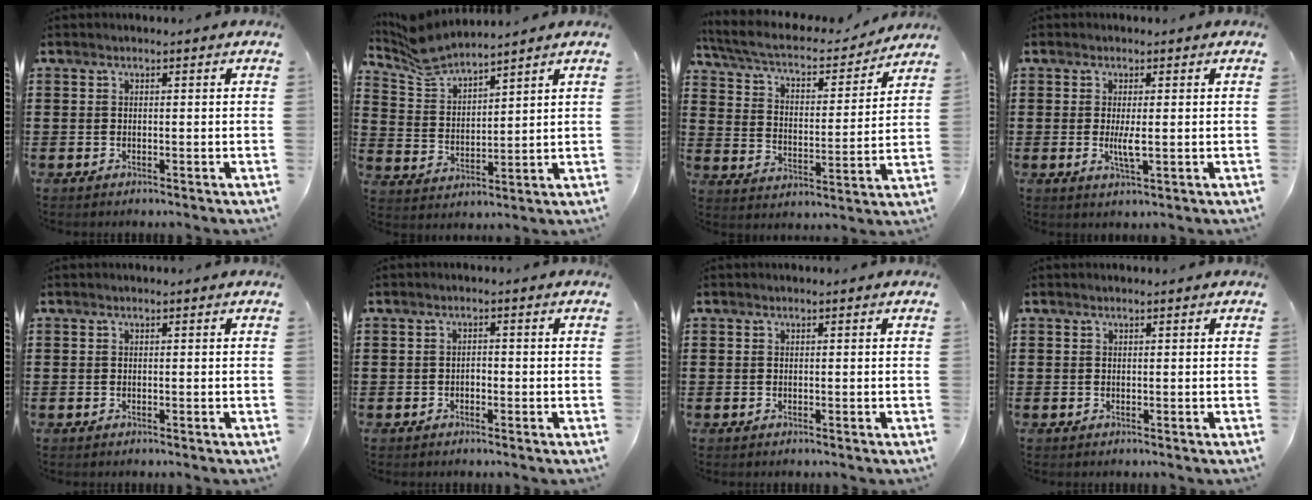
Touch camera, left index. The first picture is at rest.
{"total": 6.0, "force": [5.7, 0.7, 1.7], "torque": [-0.057, -0.020, 0.103]}
{"total": 5.8, "force": [5.0, 1.1, 2.7], "torque": [-0.076, -0.034, 0.081]}
{"total": 3.2, "force": [-0.1, 0.6, 3.2], "torque": [-0.063, -0.006, -0.004]}
{"total": 0.0}
{"total": 1.0, "force": [-0.6, 0.5, 0.7], "torque": [-0.015, -0.001, -0.013]}
{"total": 0.0}
{"total": 0.0}